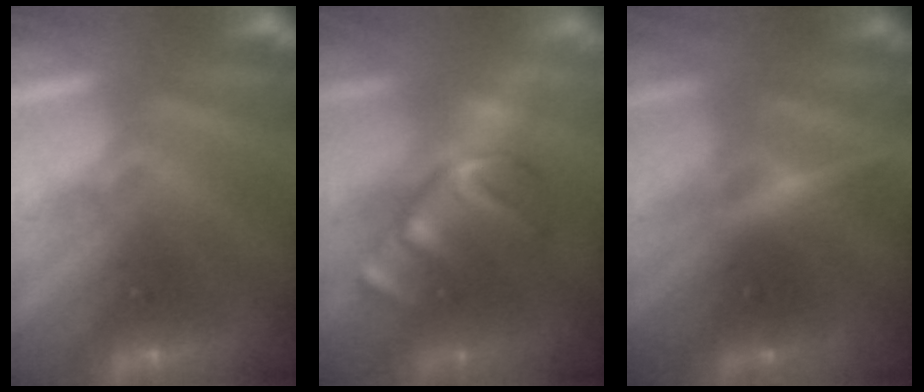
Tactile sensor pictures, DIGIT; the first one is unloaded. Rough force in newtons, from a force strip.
{"total": 2.9}
{"total": 2.3}